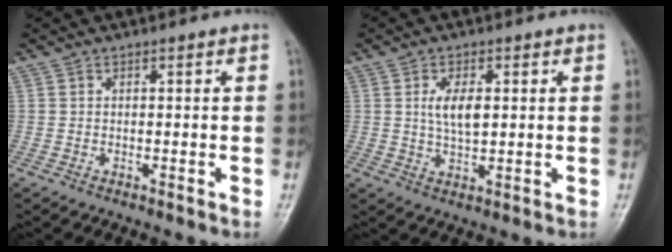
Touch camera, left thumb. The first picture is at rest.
{"total": 5.3, "force": [1.1, 2.6, 4.5], "torque": [-0.082, -0.006, 0.020]}